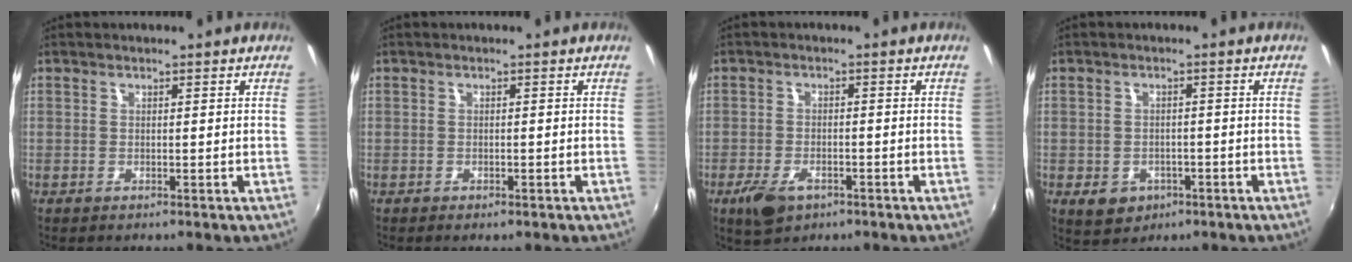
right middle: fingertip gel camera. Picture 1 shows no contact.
{"total": 1.4, "force": [-1.0, 0.6, 0.7], "torque": [-0.015, -0.004, -0.013]}
{"total": 6.0, "force": [-3.5, 3.2, 3.7], "torque": [-0.093, -0.015, -0.061]}
{"total": 5.6, "force": [-2.6, 4.4, 2.5], "torque": [-0.060, -0.004, -0.028]}